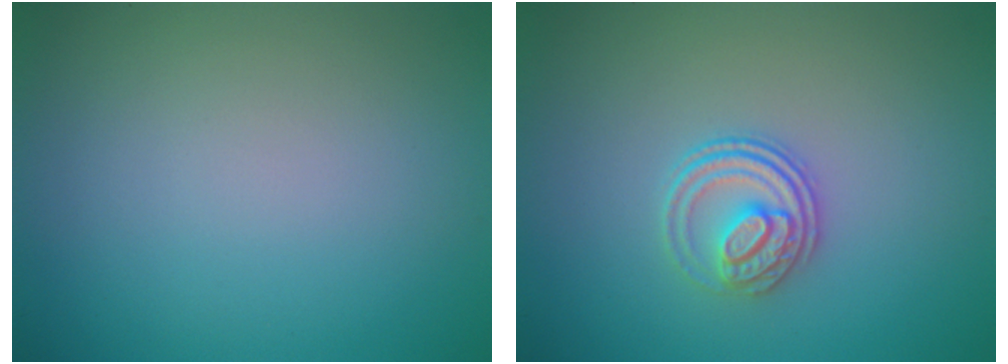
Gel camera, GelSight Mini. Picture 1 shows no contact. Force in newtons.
{"total": 3.0, "press": 2.6, "slide": 1.5}